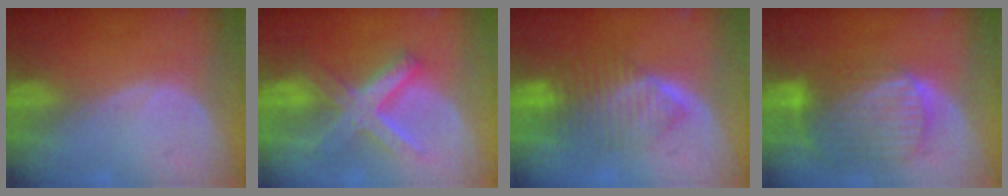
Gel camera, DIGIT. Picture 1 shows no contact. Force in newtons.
{"total": 8.2, "press": 8.2, "slide": 0.7}
{"total": 6.6, "press": 6.6, "slide": 0.2}
{"total": 10.3, "press": 8.7, "slide": 5.6}